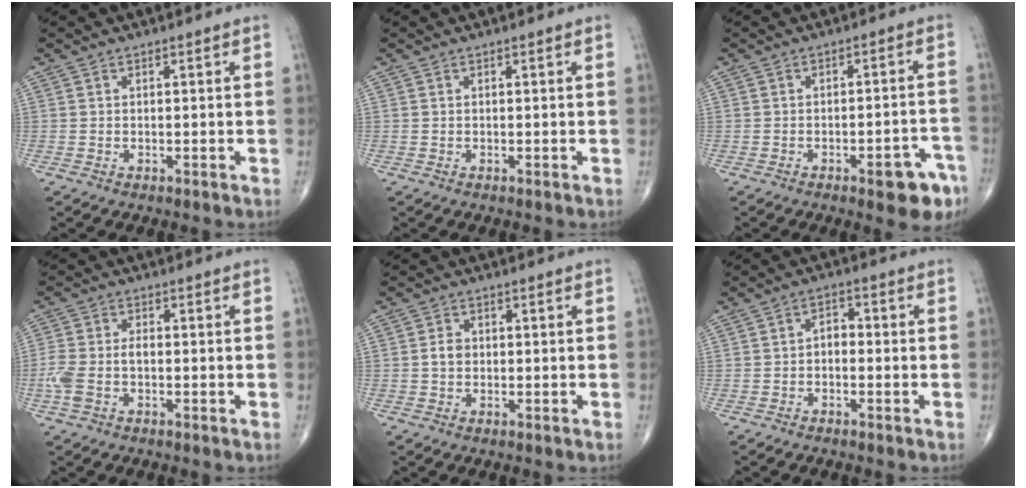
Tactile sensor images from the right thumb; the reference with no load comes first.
{"total": 0.0}
{"total": 8.0, "force": [-4.4, 2.8, 6.1], "torque": [-0.057, 0.029, -0.048]}
{"total": 5.9, "force": [-1.4, 3.4, 4.7], "torque": [-0.125, 0.018, -0.027]}
{"total": 2.3, "force": [0.0, 1.9, 1.3], "torque": [-0.018, 0.007, -0.003]}
{"total": 2.7, "force": [-0.7, 1.8, 1.9], "torque": [-0.014, 0.015, -0.023]}